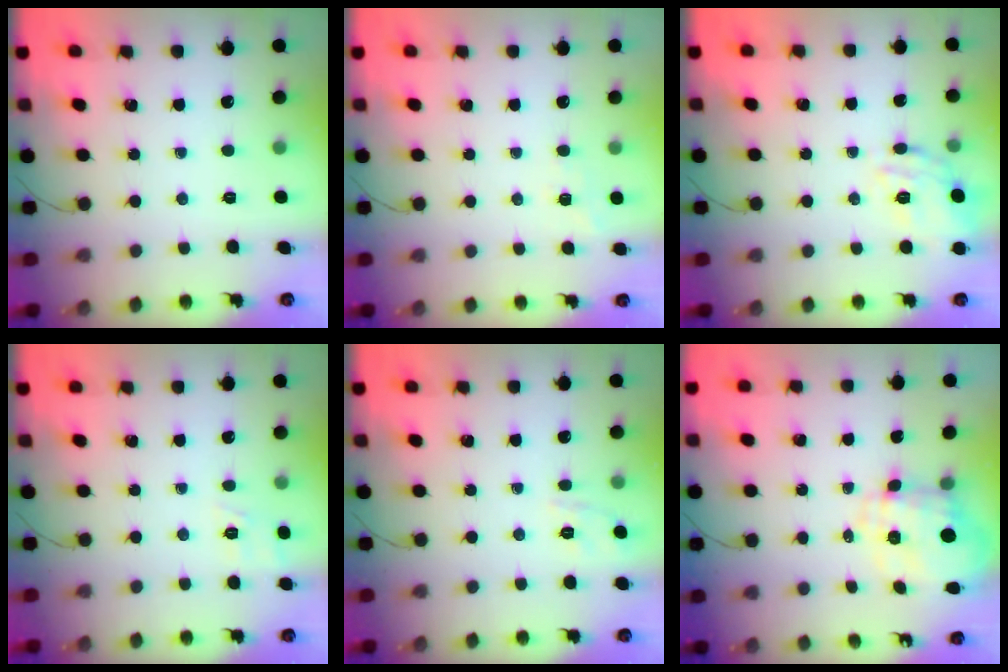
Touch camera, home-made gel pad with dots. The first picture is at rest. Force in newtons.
{"total": 2.7, "press": 2.2, "slide": 1.6}
{"total": 16.0, "press": 16.0, "slide": 0.6}
{"total": 2.8, "press": 2.2, "slide": 1.7}
{"total": 1.9, "press": 0.2, "slide": 1.9}
{"total": 4.2, "press": 3.8, "slide": 1.8}